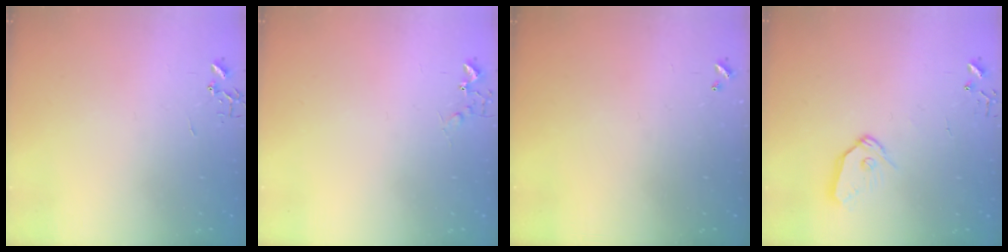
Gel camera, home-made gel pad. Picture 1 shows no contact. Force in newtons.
{"total": 6.6, "press": 6.6, "slide": 0.8}
{"total": 0.0}
{"total": 8.9, "press": 8.8, "slide": 0.6}